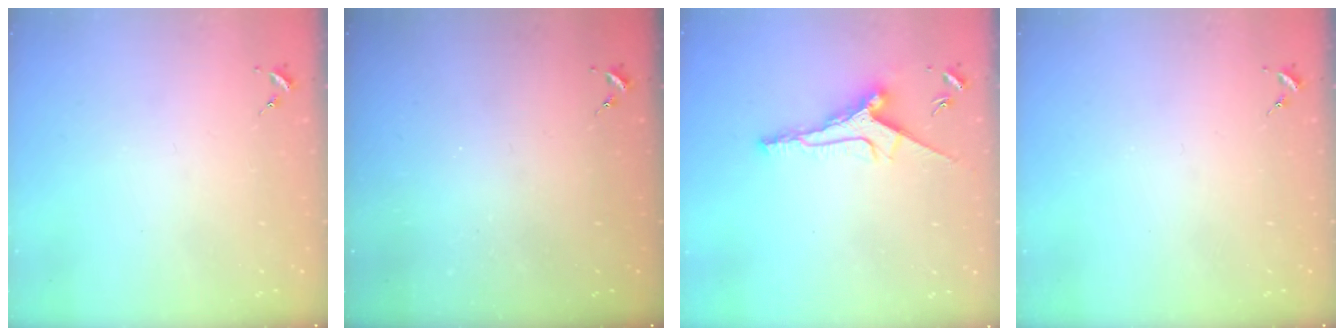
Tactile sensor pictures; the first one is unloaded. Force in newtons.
{"total": 0.0}
{"total": 10.7, "press": 10.7, "slide": 0.3}
{"total": 0.0}